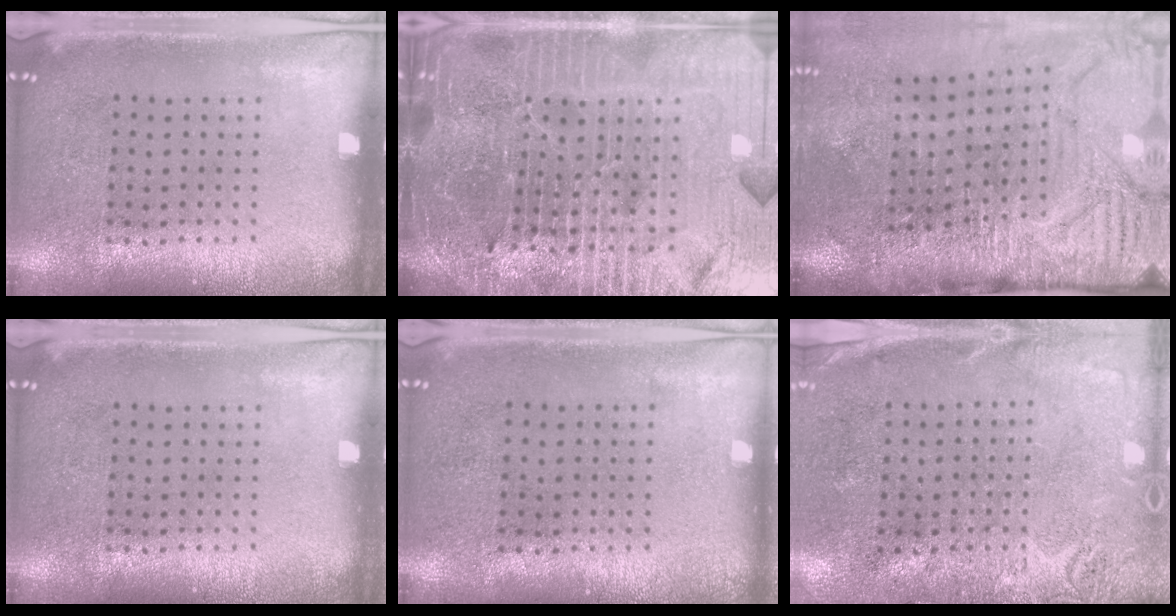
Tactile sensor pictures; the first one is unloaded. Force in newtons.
{"total": 6.2, "press": 5.6, "slide": 2.7}
{"total": 4.7, "press": 4.0, "slide": 2.5}
{"total": 0.0}
{"total": 0.0}
{"total": 2.8, "press": 2.3, "slide": 1.6}